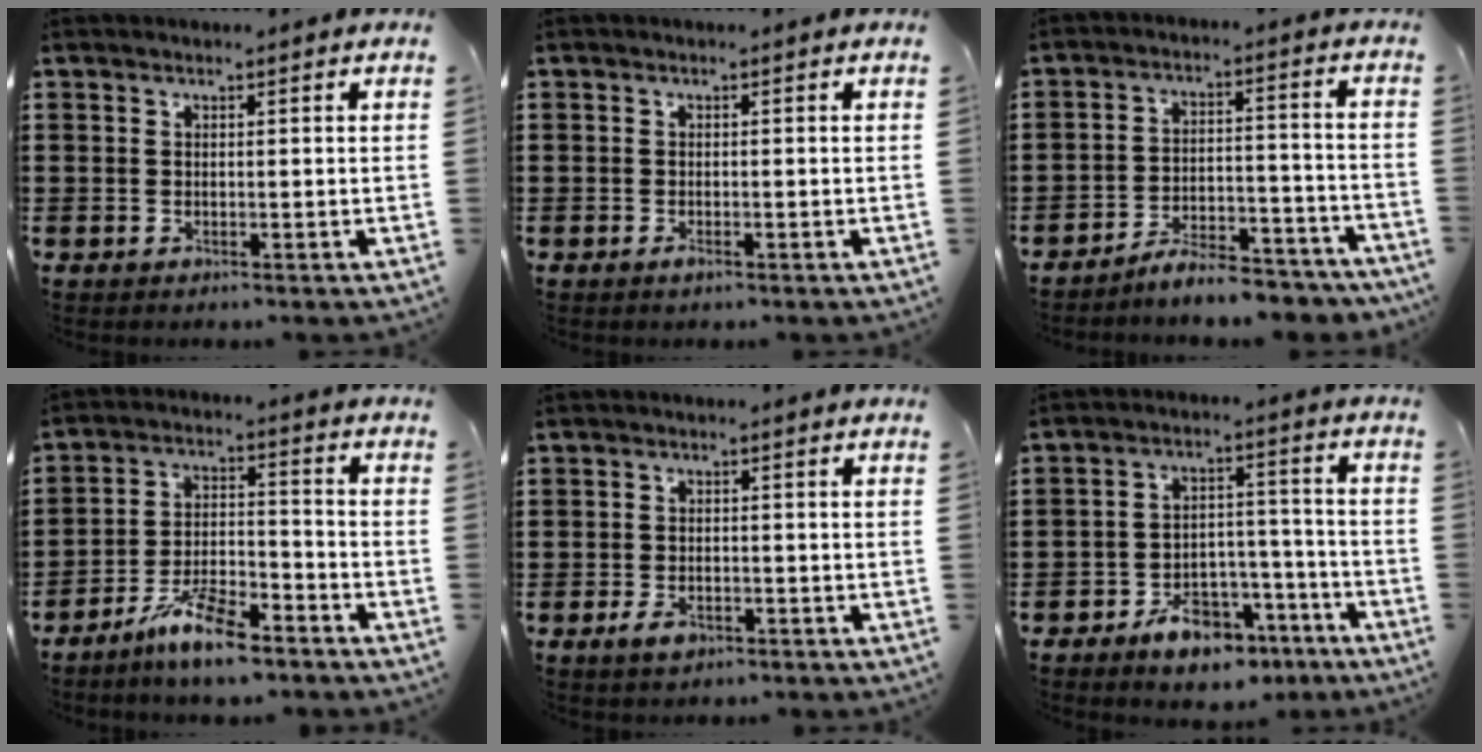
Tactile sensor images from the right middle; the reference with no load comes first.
{"total": 0.7, "force": [-0.4, 0.2, 0.5], "torque": [-0.011, -0.007, -0.006]}
{"total": 6.4, "force": [-6.2, 0.5, 1.6], "torque": [-0.022, 0.010, -0.118]}
{"total": 8.8, "force": [-6.8, 1.9, 5.1], "torque": [-0.104, 0.011, -0.129]}
{"total": 2.1, "force": [-1.2, 1.0, 1.4], "torque": [-0.034, -0.003, -0.026]}
{"total": 7.3, "force": [-5.7, 3.5, 3.0], "torque": [-0.051, 0.028, -0.104]}